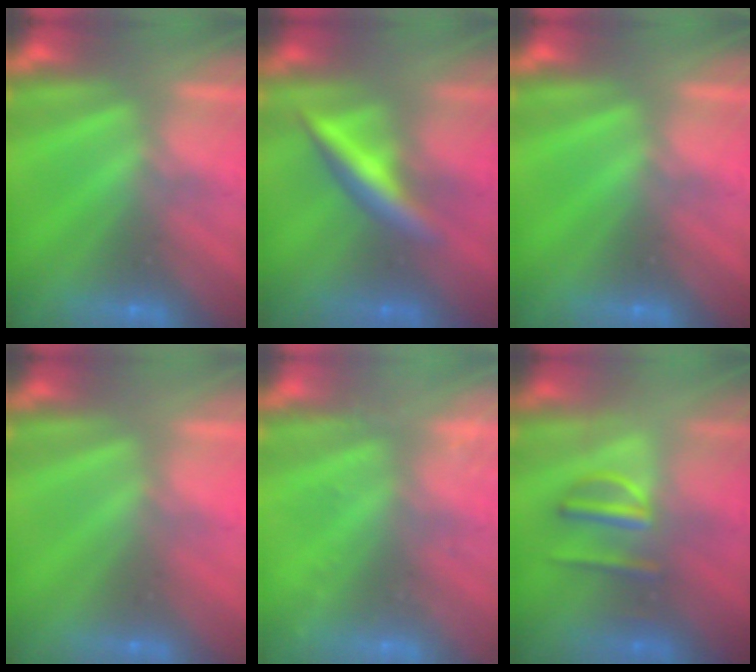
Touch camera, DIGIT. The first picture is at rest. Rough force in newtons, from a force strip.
{"total": 2.8}
{"total": 0.0}
{"total": 2.7}
{"total": 2.7}
{"total": 3.1}